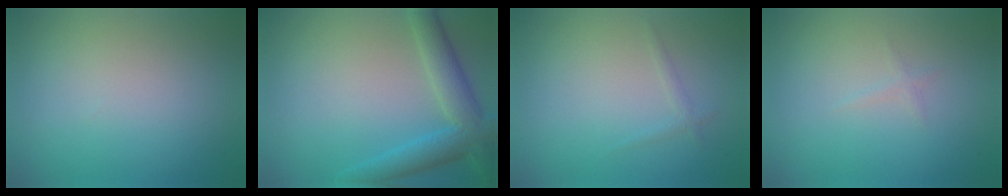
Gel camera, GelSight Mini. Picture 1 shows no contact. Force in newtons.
{"total": 5.1, "press": 5.1, "slide": 0.2}
{"total": 0.8, "press": 0.8, "slide": 0.1}
{"total": 0.5, "press": 0.5, "slide": 0.0}